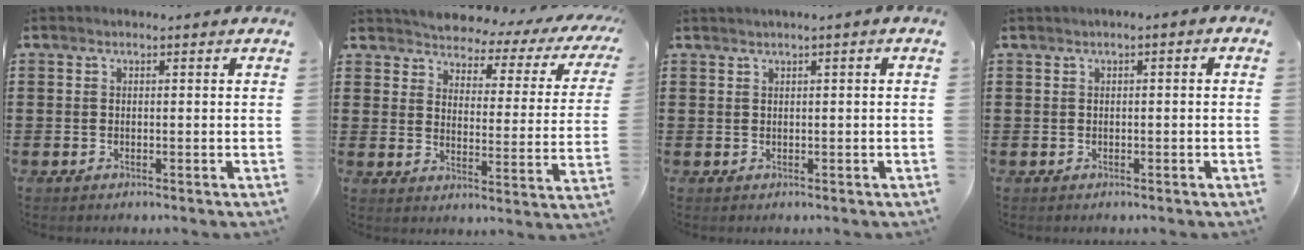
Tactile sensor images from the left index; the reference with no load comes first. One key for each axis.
{"total": 3.0, "fx": 2.9, "fy": 0.4, "fz": 0.3, "tx": -0.031, "ty": -0.032, "tz": 0.040}
{"total": 0.7, "fx": 0.2, "fy": -0.2, "fz": 0.6, "tx": -0.009, "ty": -0.004, "tz": 0.005}
{"total": 0.8, "fx": -0.6, "fy": 0.2, "fz": 0.5, "tx": -0.009, "ty": -0.002, "tz": -0.012}